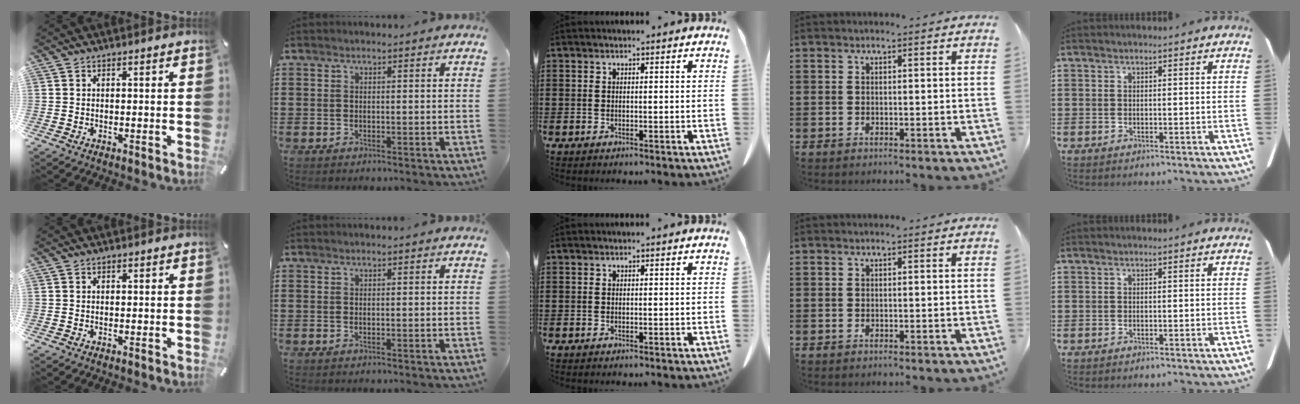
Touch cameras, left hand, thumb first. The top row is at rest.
{"thumb": {"total": 0.5, "force": [0.3, 0.4, 0.1], "torque": [0.000, 0.002, 0.006]}}